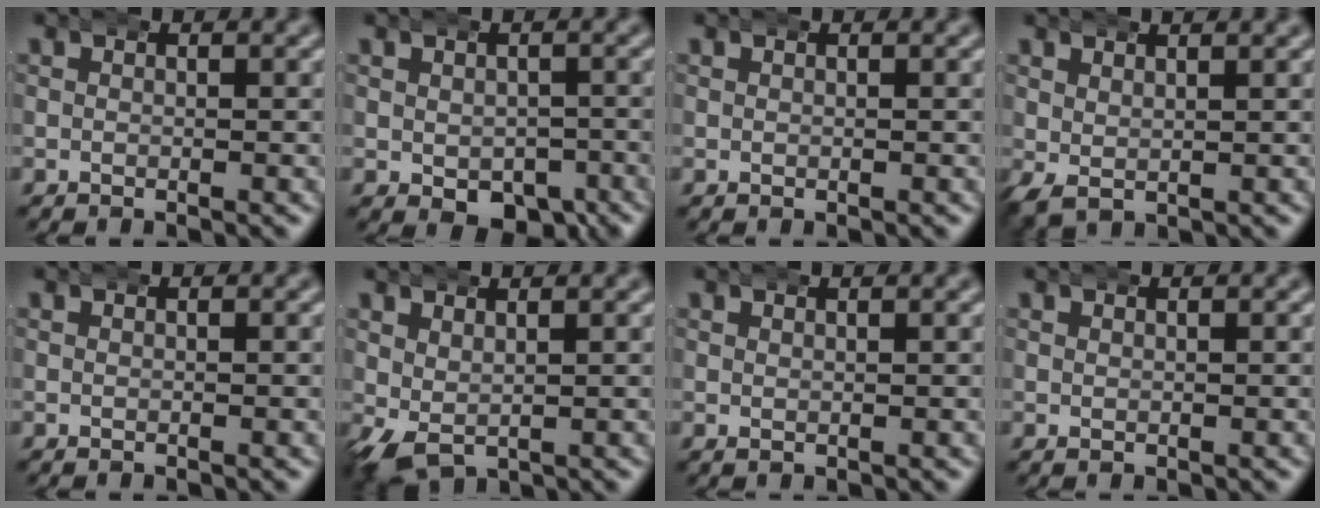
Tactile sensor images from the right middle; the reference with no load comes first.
{"total": 4.2, "force": [-2.7, 2.6, 1.8], "torque": [-0.027, -0.021, -0.034]}
{"total": 0.0}
{"total": 2.3, "force": [1.3, 1.2, 1.5], "torque": [-0.025, -0.008, 0.030]}
{"total": 0.0}
{"total": 3.6, "force": [-0.3, 2.5, 2.5], "torque": [-0.061, -0.030, 0.016]}
{"total": 0.9, "force": [0.8, 0.1, 0.4], "torque": [-0.003, -0.003, 0.015]}
{"total": 0.5, "force": [0.4, 0.1, 0.3], "torque": [-0.002, -0.002, 0.009]}